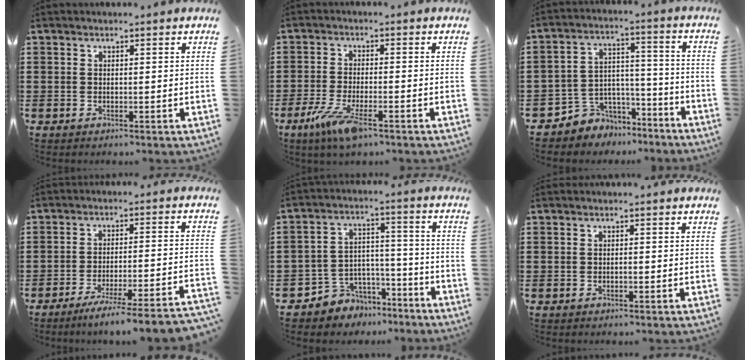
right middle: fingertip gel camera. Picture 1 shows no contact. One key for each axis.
{"total": 6.5, "fx": -3.4, "fy": 1.4, "fz": 5.3, "tx": -0.123, "ty": -0.020, "tz": -0.066}
{"total": 5.0, "fx": -4.1, "fy": 2.7, "fz": -0.5, "tx": -0.010, "ty": 0.006, "tz": -0.087}
{"total": 5.9, "fx": -5.1, "fy": -0.9, "fz": 2.9, "tx": -0.042, "ty": -0.020, "tz": -0.098}
{"total": 5.1, "fx": -4.4, "fy": 2.5, "fz": -0.6, "tx": -0.010, "ty": 0.005, "tz": -0.092}
{"total": 0.6, "fx": -0.4, "fy": 0.2, "fz": 0.4, "tx": -0.011, "ty": -0.002, "tz": -0.007}